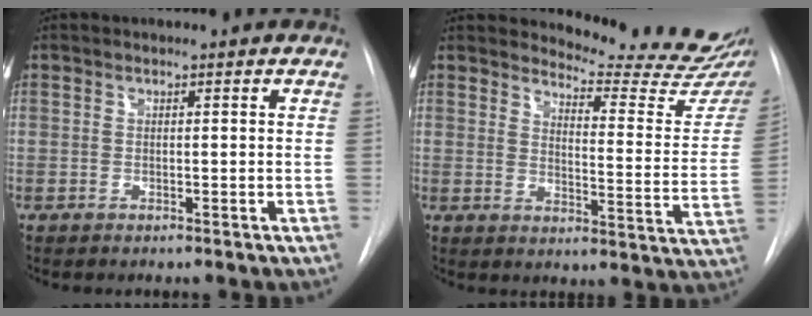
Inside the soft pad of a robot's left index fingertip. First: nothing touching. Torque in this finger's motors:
{"motor_torque": [0.35, -0.78, -0.24, -0.03]}